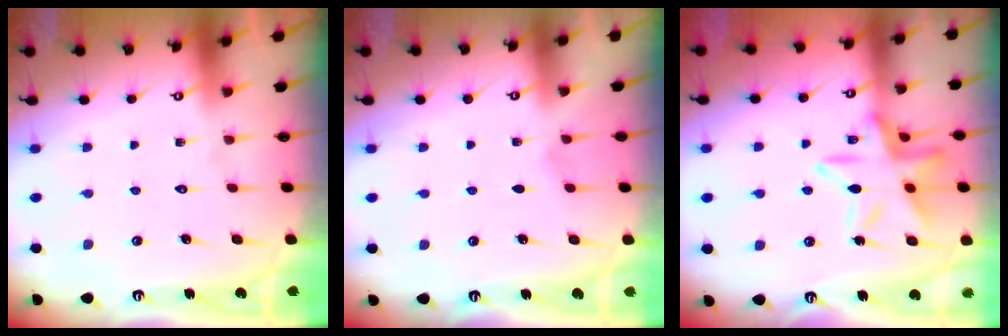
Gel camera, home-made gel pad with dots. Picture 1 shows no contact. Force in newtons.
{"total": 3.8, "press": 2.9, "slide": 2.4}
{"total": 15.4, "press": 15.4, "slide": 1.3}